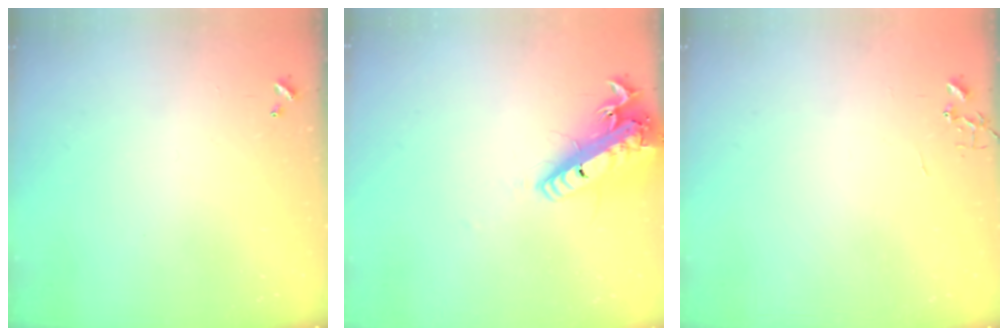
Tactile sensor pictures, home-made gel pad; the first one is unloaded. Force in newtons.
{"total": 19.5, "press": 19.2, "slide": 3.6}
{"total": 0.0}